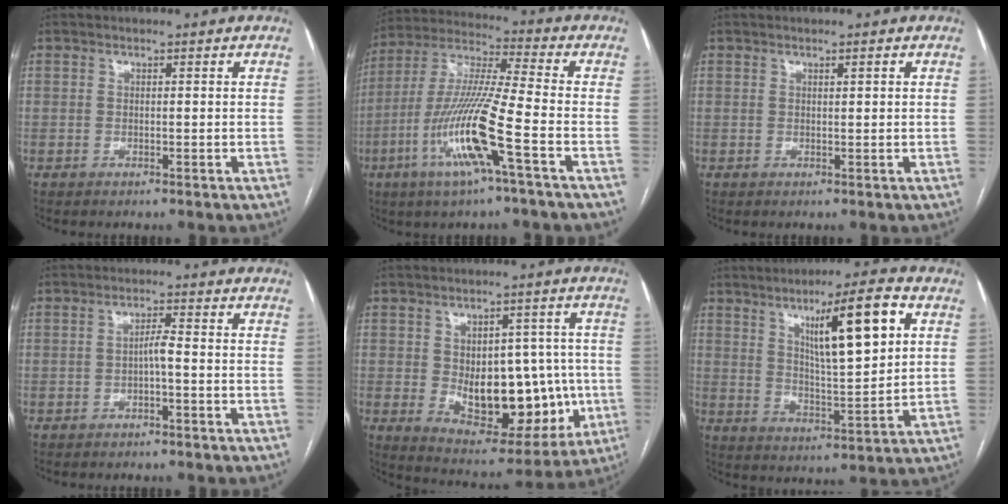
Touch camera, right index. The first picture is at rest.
{"total": 15.1, "force": [-5.7, -0.2, 14.0], "torque": [-0.290, -0.010, -0.114]}
{"total": 0.7, "force": [0.4, 0.0, 0.6], "torque": [-0.010, 0.001, 0.006]}
{"total": 2.1, "force": [-0.7, 0.1, 2.0], "torque": [-0.032, 0.004, -0.014]}
{"total": 17.1, "force": [-1.6, 9.3, 14.2], "torque": [-0.202, 0.012, 0.004]}
{"total": 13.0, "force": [5.3, 1.5, 11.8], "torque": [-0.191, 0.000, 0.088]}